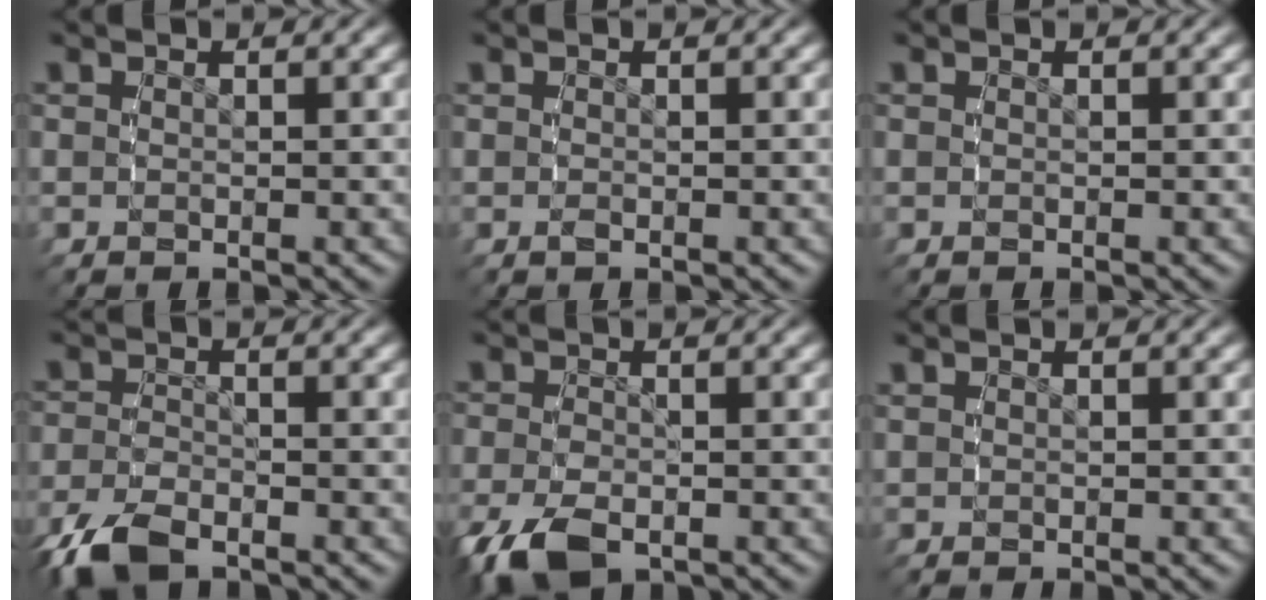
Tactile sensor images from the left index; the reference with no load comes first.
{"total": 0.0}
{"total": 0.0}
{"total": 3.4, "force": [-2.7, 1.2, 1.7], "torque": [-0.042, -0.011, -0.043]}
{"total": 3.7, "force": [-2.2, 1.9, 2.3], "torque": [-0.065, -0.019, -0.029]}
{"total": 0.5, "force": [0.3, -0.4, -0.2], "torque": [0.006, 0.000, 0.007]}